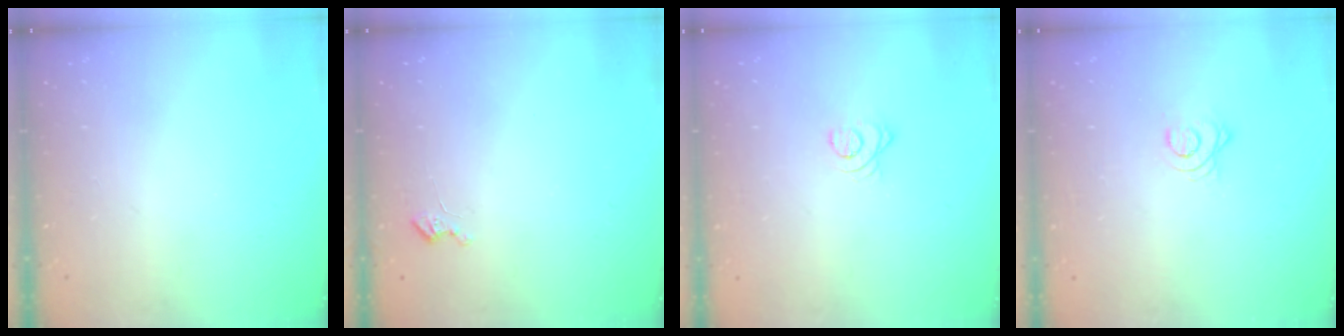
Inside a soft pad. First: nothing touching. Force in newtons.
{"total": 2.6, "press": 2.6, "slide": 0.3}
{"total": 2.8, "press": 2.8, "slide": 0.3}
{"total": 2.9, "press": 2.9, "slide": 0.4}